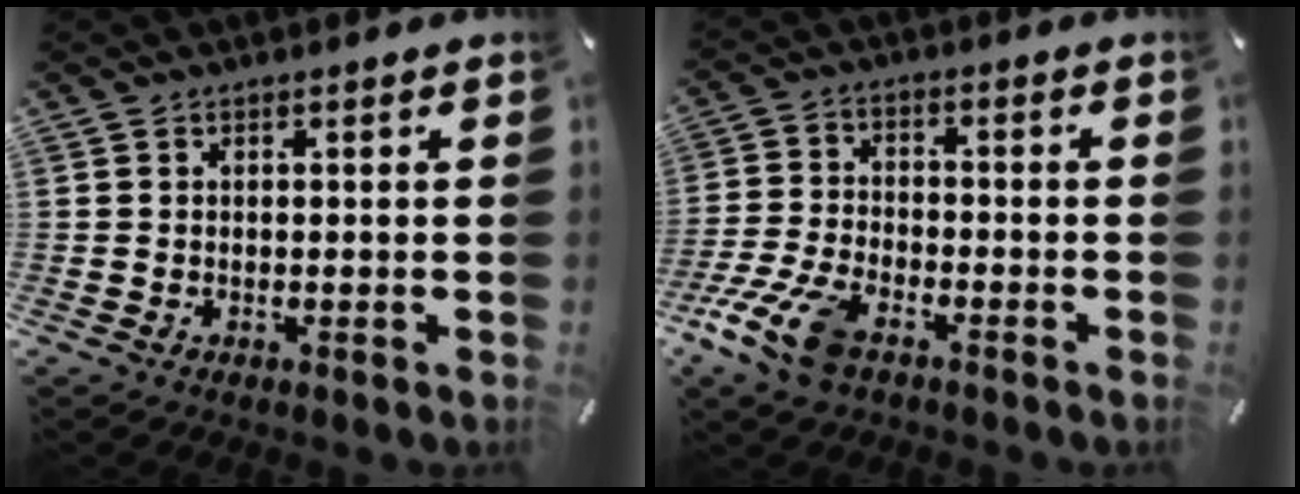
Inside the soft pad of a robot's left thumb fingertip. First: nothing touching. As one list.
[{"total": 11.0, "force": [-6.5, 5.3, 7.1], "torque": [-0.164, 0.020, -0.124]}]